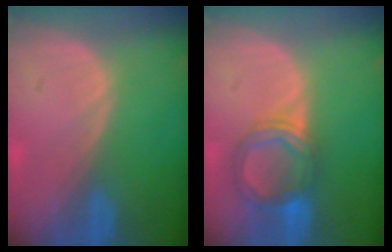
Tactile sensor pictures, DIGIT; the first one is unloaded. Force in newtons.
{"total": 5.8, "press": 5.7, "slide": 0.6}